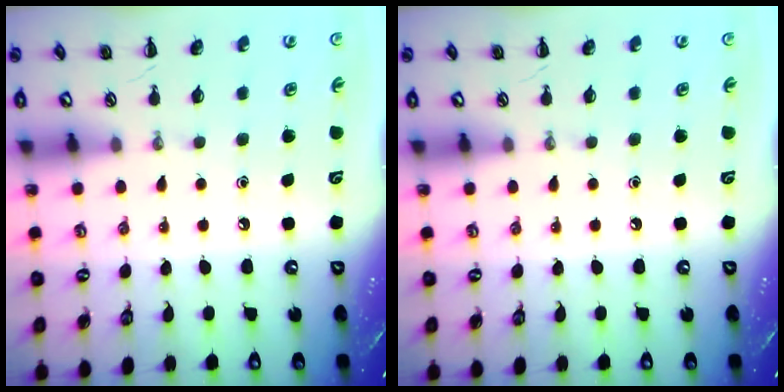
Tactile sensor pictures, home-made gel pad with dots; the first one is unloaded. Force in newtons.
{"total": 0.0}